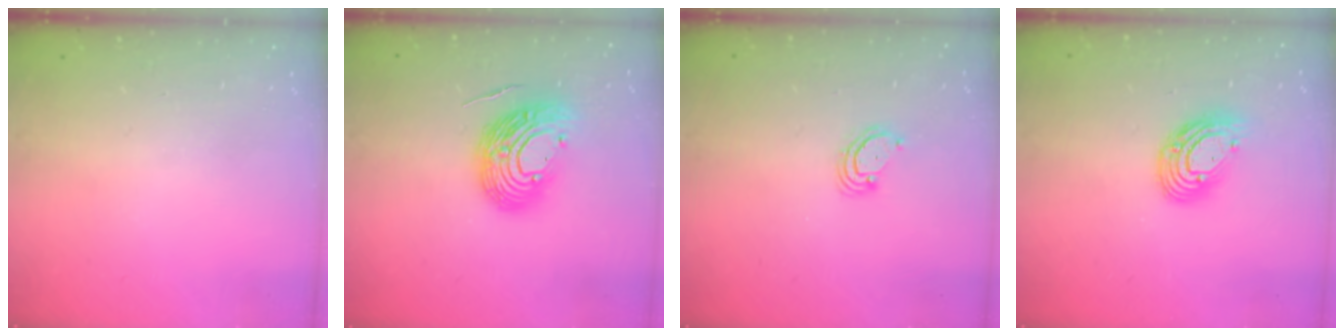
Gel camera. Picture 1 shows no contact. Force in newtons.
{"total": 13.7, "press": 13.6, "slide": 1.8}
{"total": 2.9, "press": 2.9, "slide": 0.3}
{"total": 10.7, "press": 10.7, "slide": 0.8}